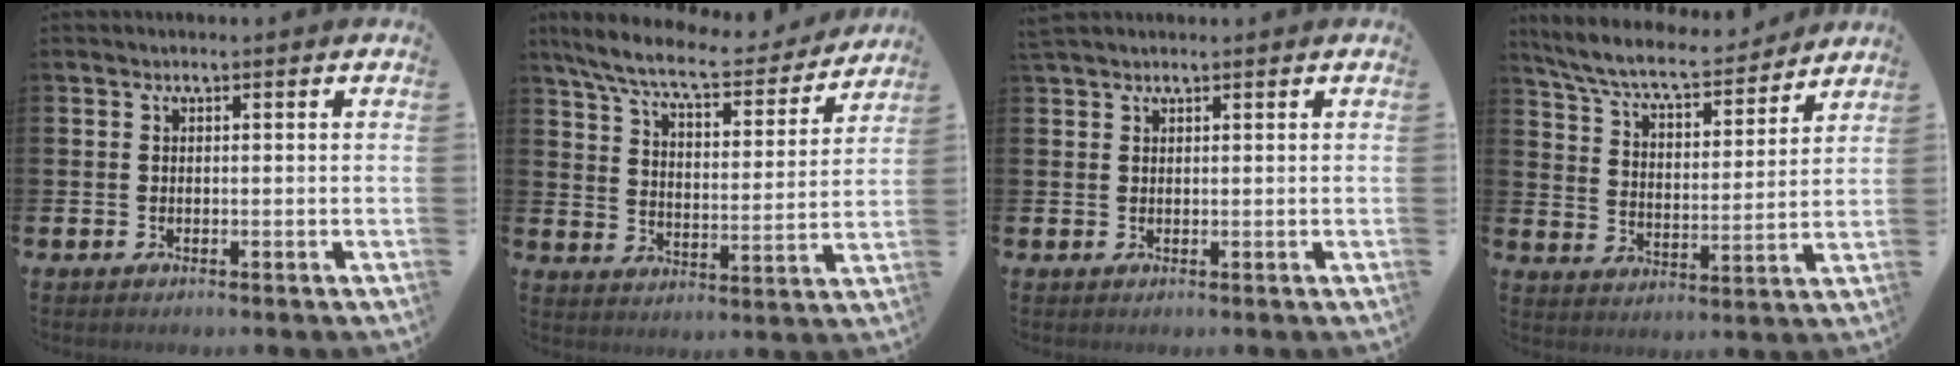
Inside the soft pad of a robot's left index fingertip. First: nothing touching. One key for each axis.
{"total": 8.8, "fx": 7.8, "fy": 1.2, "fz": 3.8, "tx": -0.106, "ty": -0.047, "tz": 0.131}
{"total": 1.2, "fx": 1.1, "fy": 0.3, "fz": 0.1, "tx": 0.000, "ty": 0.001, "tz": 0.020}
{"total": 7.9, "fx": 7.3, "fy": 1.3, "fz": 2.7, "tx": -0.086, "ty": -0.049, "tz": 0.125}